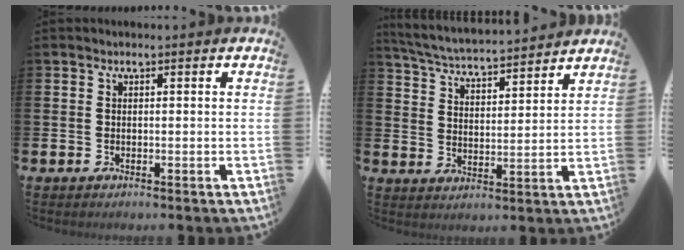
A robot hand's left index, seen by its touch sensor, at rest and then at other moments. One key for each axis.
{"total": 5.1, "fx": 5.0, "fy": 0.1, "fz": 0.8, "tx": -0.040, "ty": -0.039, "tz": 0.085}